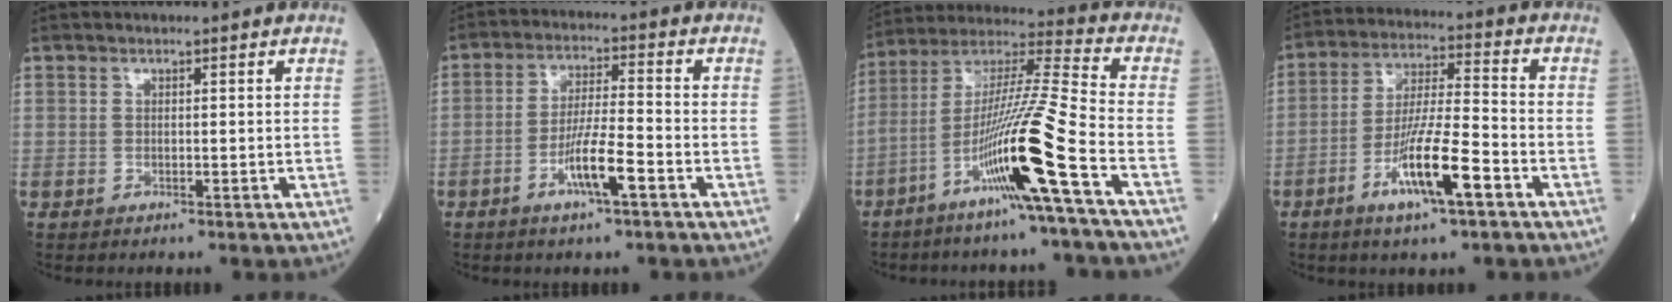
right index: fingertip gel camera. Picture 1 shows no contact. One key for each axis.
{"total": 8.2, "fx": -3.7, "fy": 0.5, "fz": 7.2, "tx": -0.139, "ty": -0.004, "tz": -0.068}
{"total": 16.3, "fx": -7.1, "fy": -1.8, "fz": 14.5, "tx": -0.279, "ty": -0.010, "tz": -0.135}
{"total": 11.3, "fx": -5.3, "fy": 1.0, "fz": 10.0, "tx": -0.187, "ty": -0.010, "tz": -0.097}